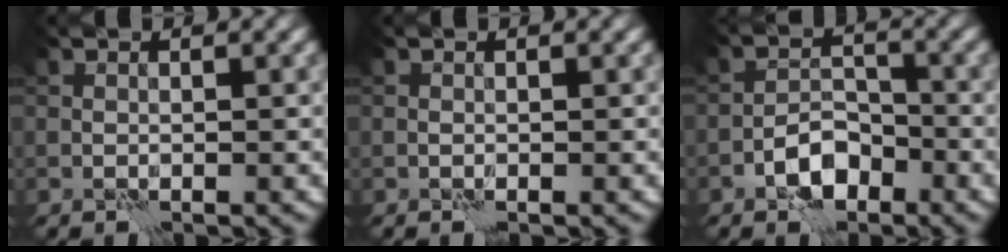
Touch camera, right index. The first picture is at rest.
{"total": 0.0}
{"total": 3.6, "force": [-2.2, 2.0, 2.0], "torque": [-0.027, 0.009, -0.042]}